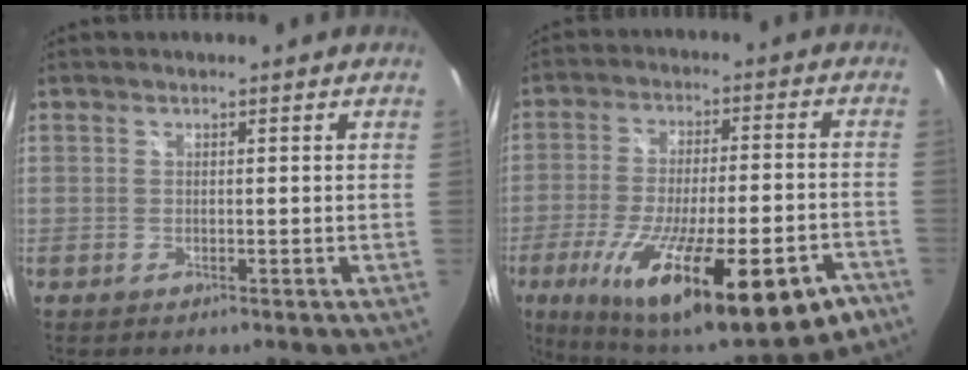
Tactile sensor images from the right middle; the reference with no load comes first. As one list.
[{"total": 26.4, "force": [-14.7, 6.6, 20.9], "torque": [-0.355, -0.069, -0.215]}]